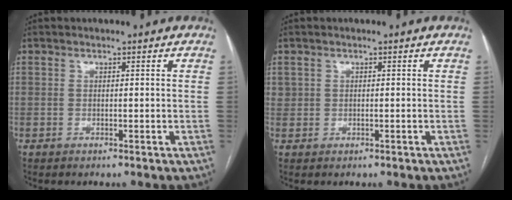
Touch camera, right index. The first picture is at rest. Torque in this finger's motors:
{"motor_torque": [0.12, 0.08, 0.02, 0.01]}